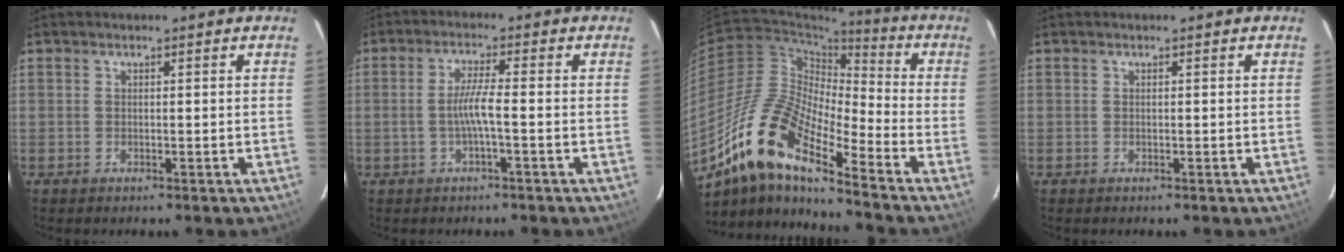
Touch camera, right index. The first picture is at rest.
{"total": 4.1, "force": [-1.2, -0.3, 3.9], "torque": [-0.080, 0.001, -0.020]}
{"total": 16.5, "force": [-11.4, 3.7, 11.4], "torque": [-0.199, -0.007, -0.236]}
{"total": 0.0}